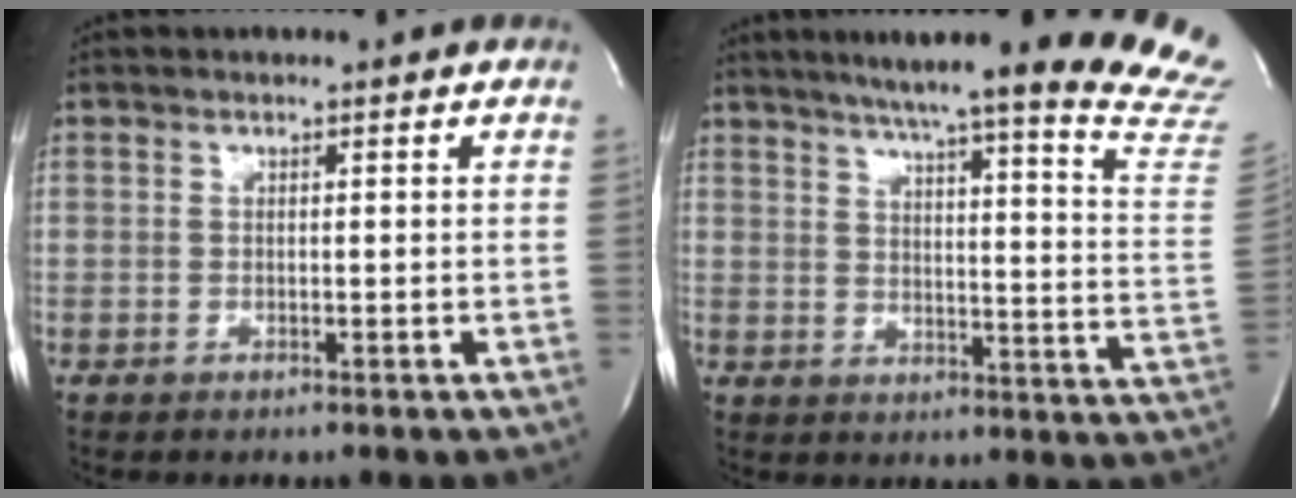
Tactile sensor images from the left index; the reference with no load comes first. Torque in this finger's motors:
{"motor_torque": [0.26, -0.32, 0.38, 0.05]}